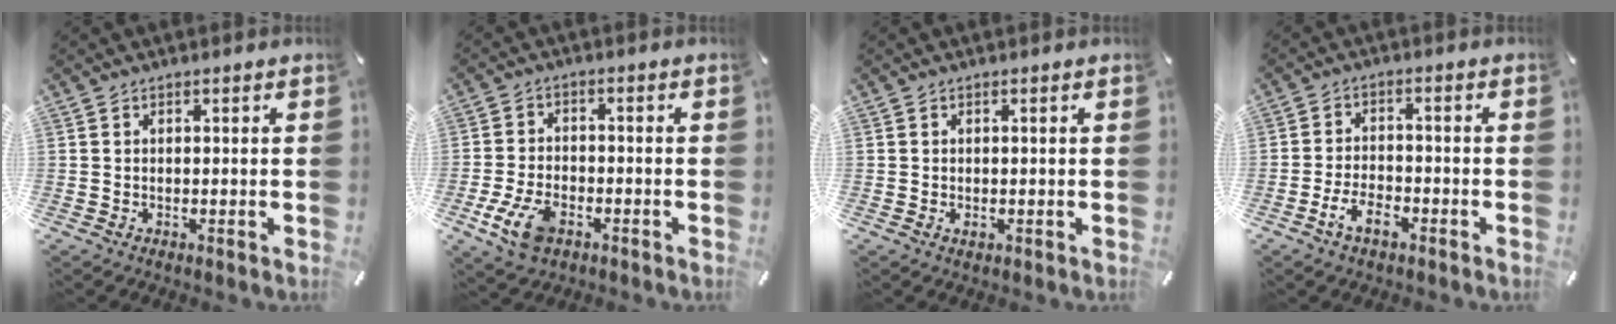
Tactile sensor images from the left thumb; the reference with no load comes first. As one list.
[{"total": 8.8, "force": [-4.1, 5.2, 5.7], "torque": [-0.131, 0.008, -0.075]}, {"total": 0.6, "force": [-0.2, 0.3, 0.5], "torque": [-0.009, -0.001, -0.003]}, {"total": 6.5, "force": [-3.9, 3.2, 4.1], "torque": [-0.080, 0.018, -0.073]}]